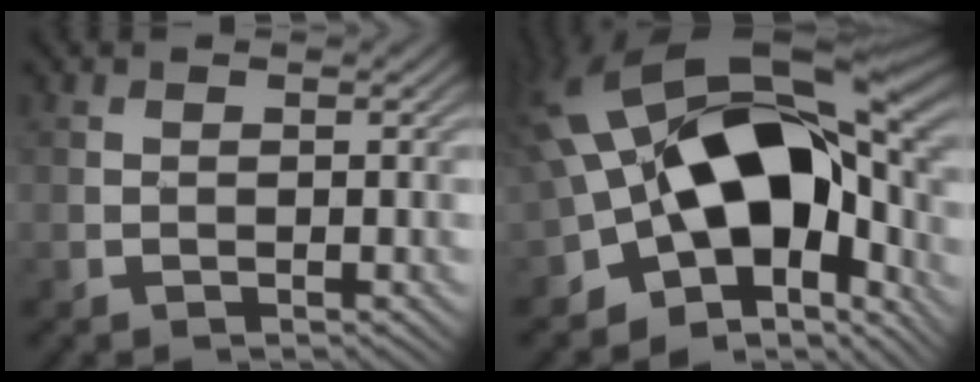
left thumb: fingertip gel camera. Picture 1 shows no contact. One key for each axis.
{"total": 19.5, "fx": 0.2, "fy": 12.7, "fz": 14.7, "tx": -0.251, "ty": -0.011, "tz": 0.016}